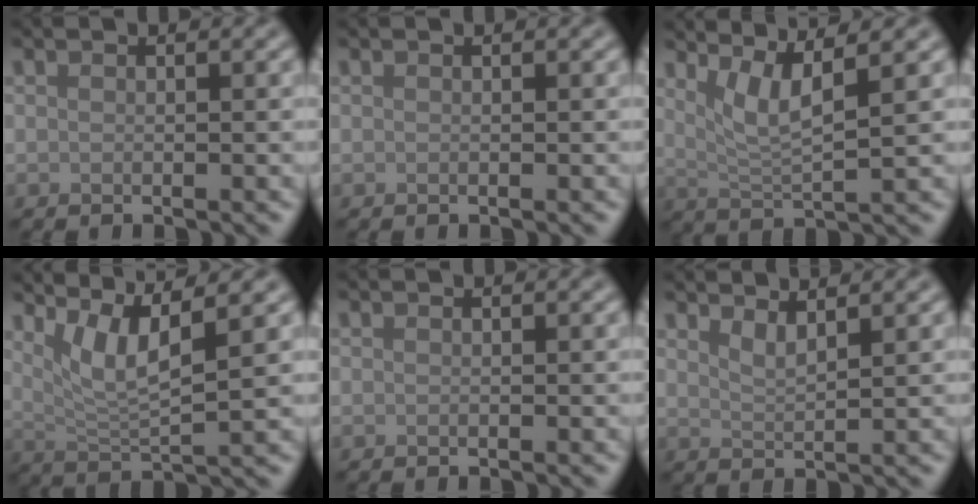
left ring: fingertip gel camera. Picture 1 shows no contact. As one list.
[{"total": 0.0}, {"total": 4.0, "force": [2.2, 0.7, 3.3], "torque": [-0.059, -0.003, 0.046]}, {"total": 5.2, "force": [2.8, 0.9, 4.3], "torque": [-0.079, -0.002, 0.058]}, {"total": 0.0}, {"total": 2.0, "force": [1.6, 0.5, 1.1], "torque": [-0.012, -0.002, 0.028]}]